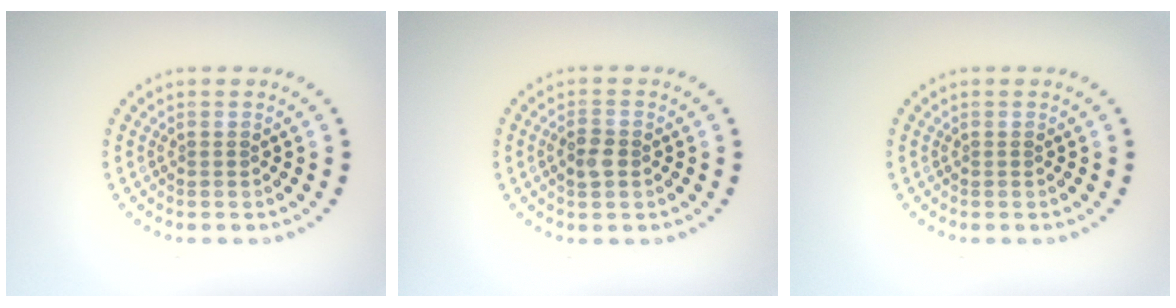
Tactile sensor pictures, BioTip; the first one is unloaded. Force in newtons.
{"total": 1.9, "press": 1.8, "slide": 0.3}
{"total": 0.0}